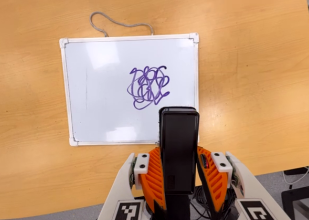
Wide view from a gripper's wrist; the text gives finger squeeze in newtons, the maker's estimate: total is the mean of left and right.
{"total": 4.1, "left": 2.5, "right": 5.6}